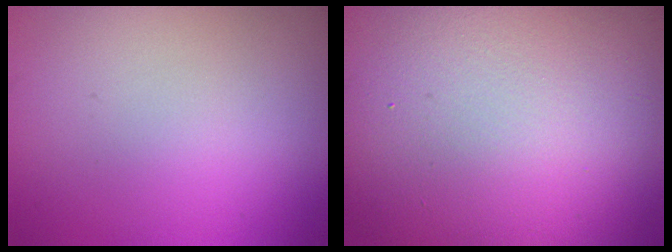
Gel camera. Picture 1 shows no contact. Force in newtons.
{"total": 19.3, "press": 19.3, "slide": 1.0}